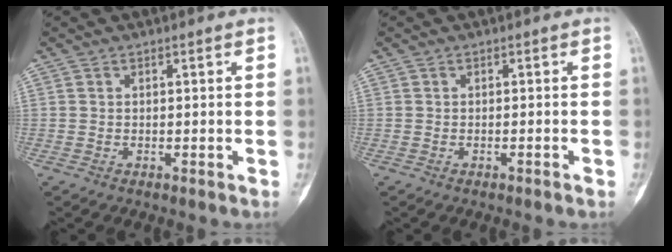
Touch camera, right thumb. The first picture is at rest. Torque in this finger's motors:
{"motor_torque": [-0.27, -0.10, -0.30, -0.17, 0.03]}